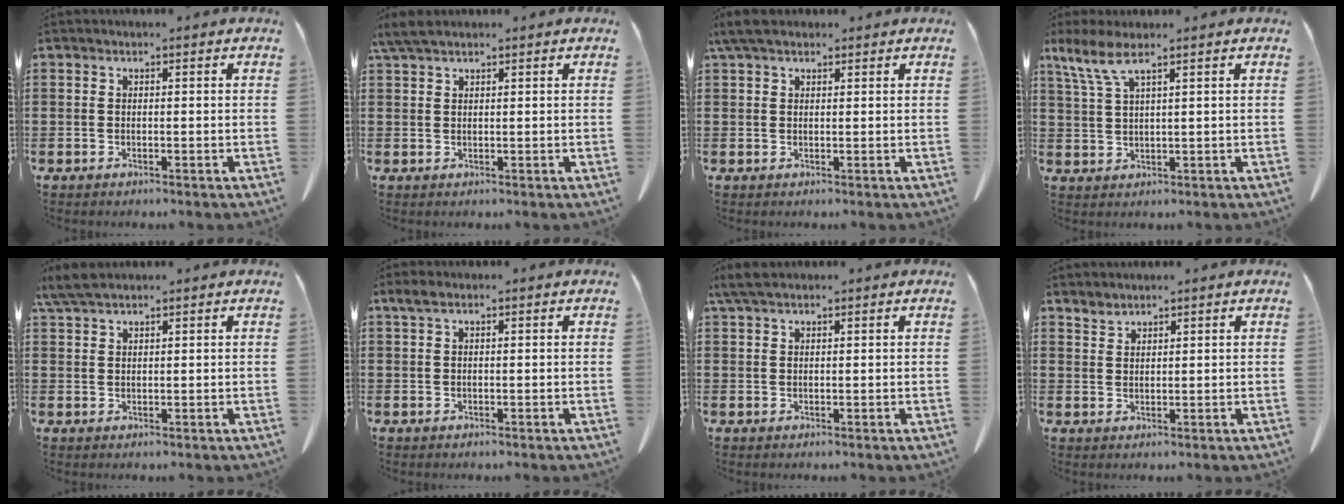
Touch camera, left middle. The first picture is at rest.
{"total": 2.7, "force": [2.0, 0.6, 1.7], "torque": [-0.039, 0.004, 0.038]}
{"total": 3.5, "force": [2.3, 1.3, 2.2], "torque": [-0.050, 0.009, 0.045]}
{"total": 5.2, "force": [3.3, 0.6, 3.9], "torque": [-0.093, -0.004, 0.058]}
{"total": 3.5, "force": [2.8, 0.7, 1.9], "torque": [-0.046, 0.002, 0.054]}
{"total": 1.3, "force": [0.6, 0.5, 1.1], "torque": [-0.024, 0.004, 0.010]}
{"total": 2.6, "force": [1.8, 0.7, 1.7], "torque": [-0.039, 0.004, 0.034]}
{"total": 1.7, "force": [1.6, 0.3, 0.0], "torque": [-0.005, 0.000, 0.033]}